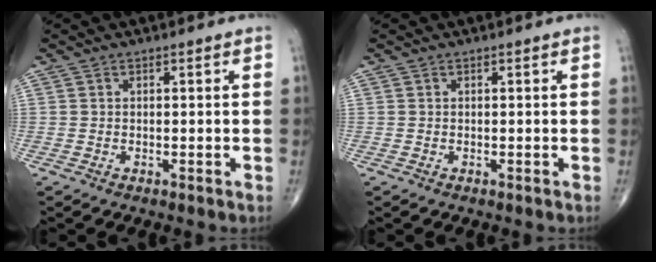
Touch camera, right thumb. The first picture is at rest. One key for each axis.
{"total": 0.0}